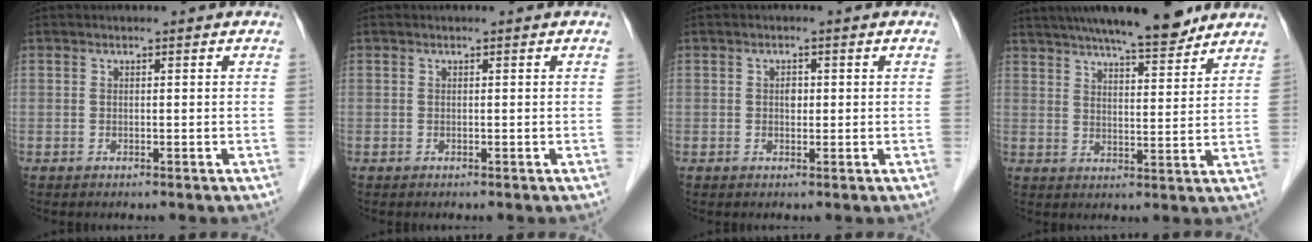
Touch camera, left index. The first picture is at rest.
{"total": 0.0}
{"total": 1.3, "force": [0.1, 0.9, 0.9], "torque": [-0.013, 0.003, 0.000]}
{"total": 13.8, "force": [11.7, 1.8, 7.0], "torque": [-0.111, 0.014, 0.174]}